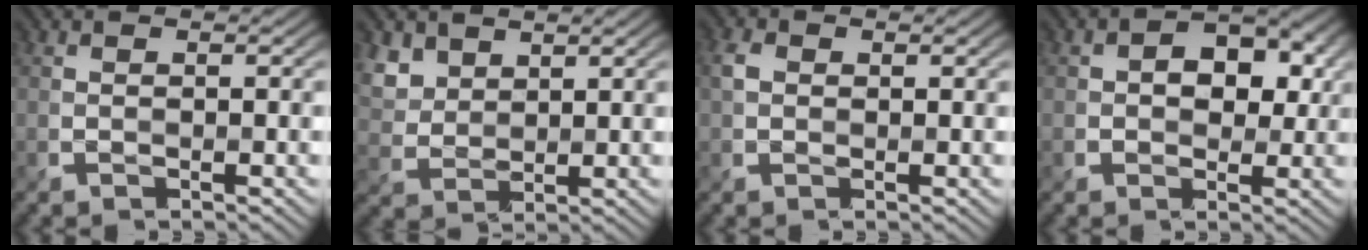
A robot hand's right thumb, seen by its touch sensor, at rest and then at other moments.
{"total": 4.5, "force": [3.1, 2.7, 1.8], "torque": [-0.059, -0.001, 0.072]}
{"total": 2.1, "force": [0.3, 1.7, 1.2], "torque": [-0.033, 0.002, 0.005]}
{"total": 5.7, "force": [0.9, 4.2, 3.6], "torque": [-0.052, 0.001, 0.005]}